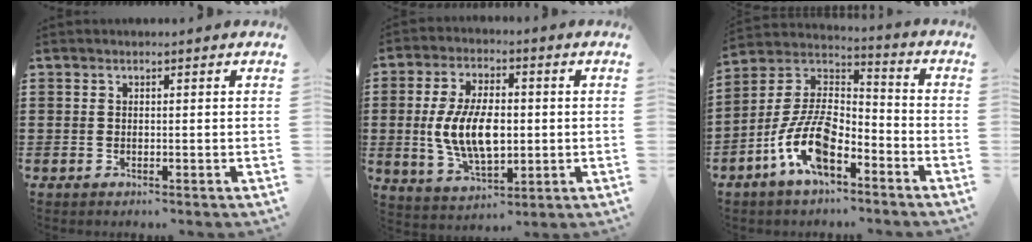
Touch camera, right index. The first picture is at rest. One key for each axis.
{"total": 9.9, "fx": -0.5, "fy": 5.2, "fz": 8.4, "tx": -0.179, "ty": -0.001, "tz": -0.015}
{"total": 11.3, "fx": -6.0, "fy": 5.0, "fz": 8.2, "tx": -0.197, "ty": -0.002, "tz": -0.122}